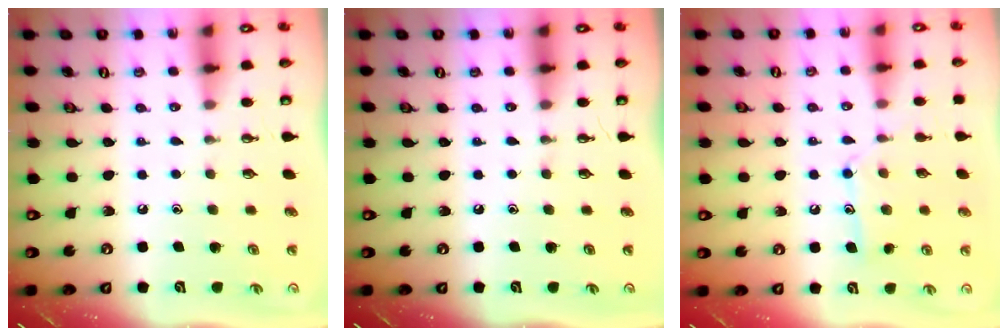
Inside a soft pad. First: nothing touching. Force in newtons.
{"total": 0.0}
{"total": 11.1, "press": 11.1, "slide": 0.6}